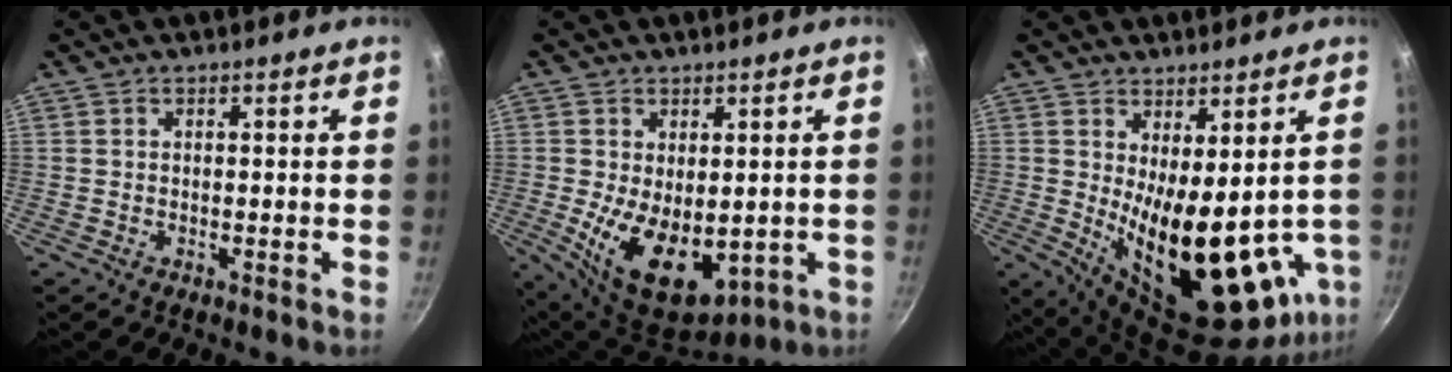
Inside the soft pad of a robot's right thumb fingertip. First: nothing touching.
{"total": 14.2, "force": [-1.7, 8.6, 11.2], "torque": [-0.168, -0.023, 0.000]}
{"total": 20.4, "force": [-1.1, 8.9, 18.3], "torque": [-0.238, -0.045, 0.012]}